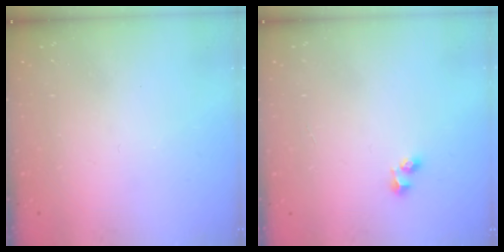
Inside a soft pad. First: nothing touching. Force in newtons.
{"total": 3.7, "press": 3.6, "slide": 1.1}